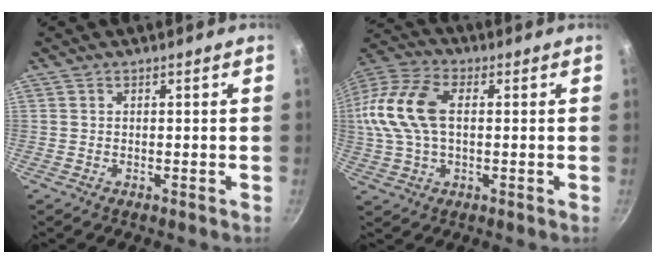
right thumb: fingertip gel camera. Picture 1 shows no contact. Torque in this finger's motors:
{"motor_torque": [1.28, 3.38, 1.61, -0.59, 0.26]}